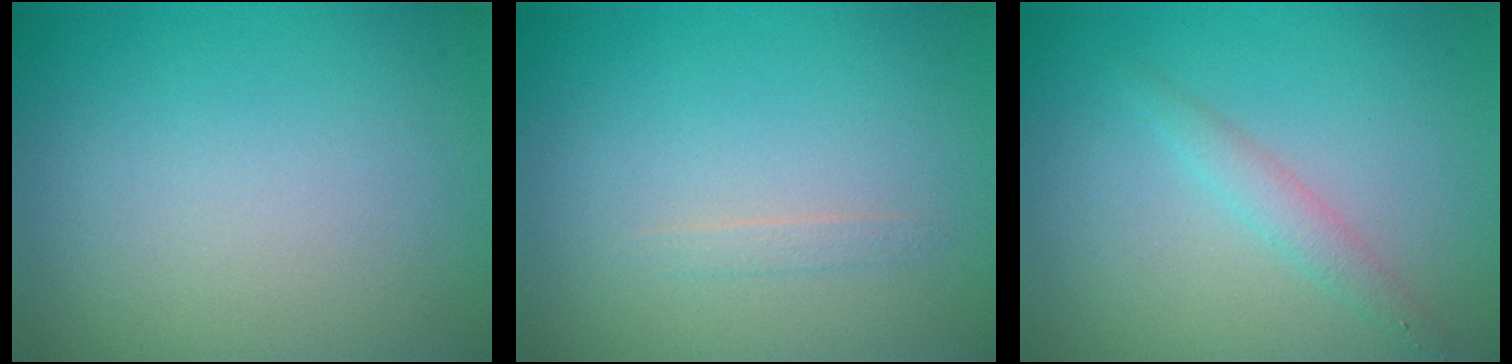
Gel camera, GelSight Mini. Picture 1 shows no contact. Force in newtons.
{"total": 0.7, "press": 0.7, "slide": 0.1}
{"total": 1.6, "press": 1.6, "slide": 0.1}